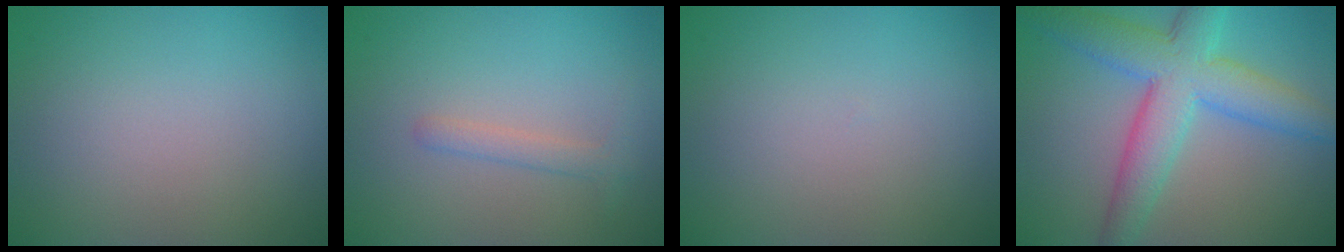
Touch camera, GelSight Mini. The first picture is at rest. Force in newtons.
{"total": 1.4, "press": 1.4, "slide": 0.0}
{"total": 0.0}
{"total": 7.3, "press": 7.3, "slide": 0.2}